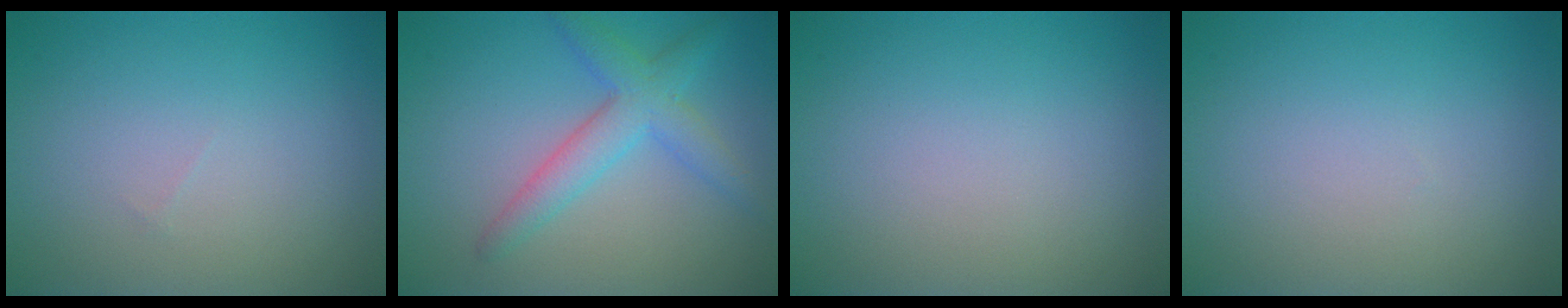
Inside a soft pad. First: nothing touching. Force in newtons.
{"total": 3.8, "press": 3.7, "slide": 0.1}
{"total": 0.0}
{"total": 0.0}